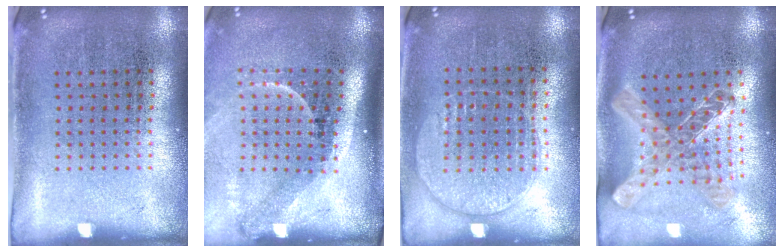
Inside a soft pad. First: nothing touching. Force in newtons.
{"total": 2.2, "press": 1.5, "slide": 1.7}
{"total": 1.0, "press": 0.9, "slide": 0.4}
{"total": 1.2, "press": 1.1, "slide": 0.5}